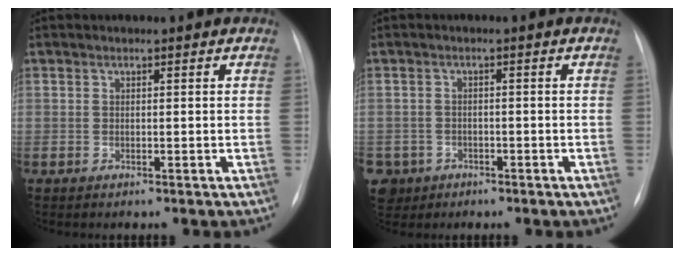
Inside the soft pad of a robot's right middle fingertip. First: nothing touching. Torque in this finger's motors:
{"motor_torque": [1.08, -1.06, 0.47, 0.07]}